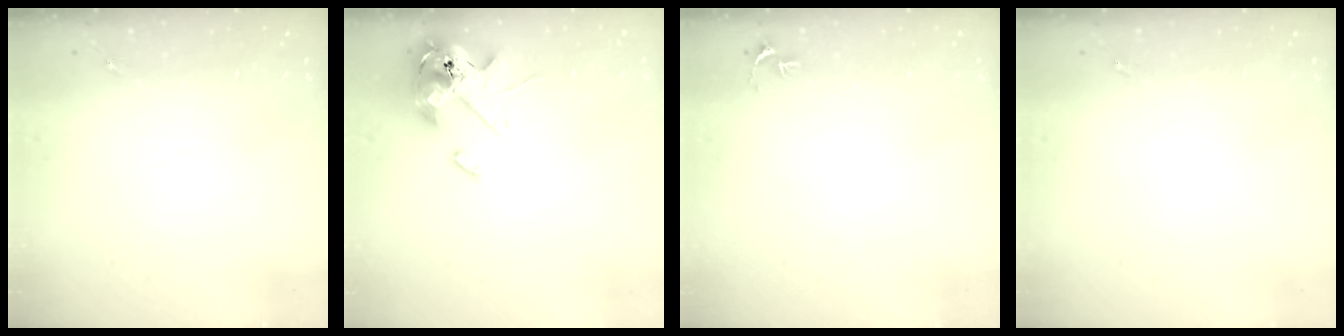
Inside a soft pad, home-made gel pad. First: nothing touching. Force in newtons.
{"total": 14.8, "press": 14.5, "slide": 2.9}
{"total": 2.7, "press": 2.7, "slide": 0.3}
{"total": 0.0}